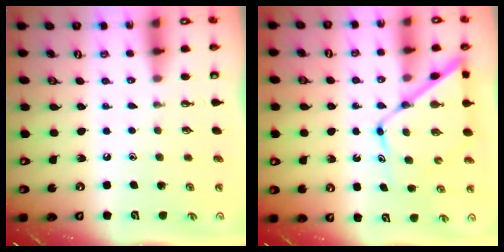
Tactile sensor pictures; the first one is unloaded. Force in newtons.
{"total": 10.7, "press": 10.7, "slide": 1.1}